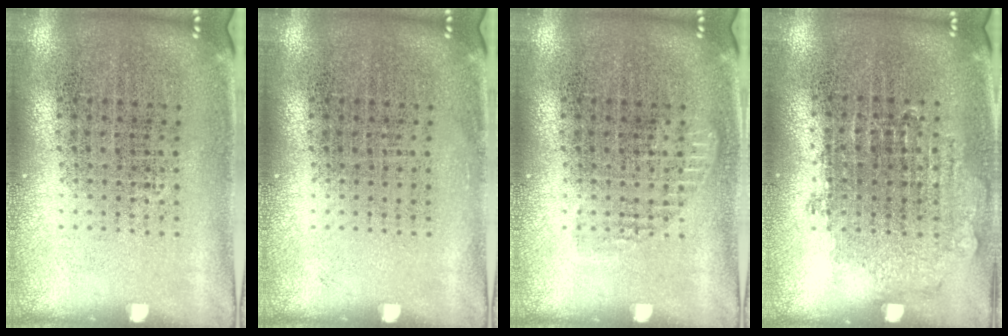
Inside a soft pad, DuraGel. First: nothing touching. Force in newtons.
{"total": 0.0}
{"total": 0.8, "press": 0.8, "slide": 0.2}
{"total": 0.8, "press": 0.7, "slide": 0.3}